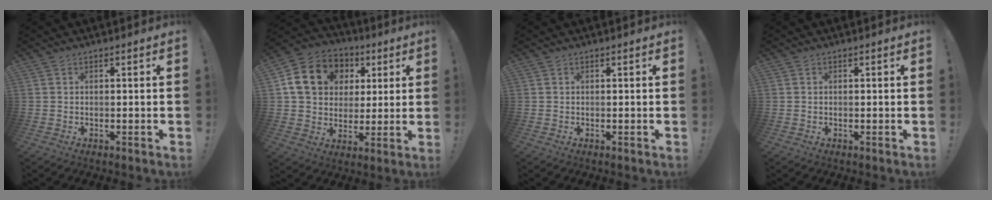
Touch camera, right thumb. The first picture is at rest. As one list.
[{"total": 15.8, "force": [5.3, 13.0, 7.4], "torque": [-0.102, -0.010, 0.114]}, {"total": 0.0}, {"total": 0.0}]